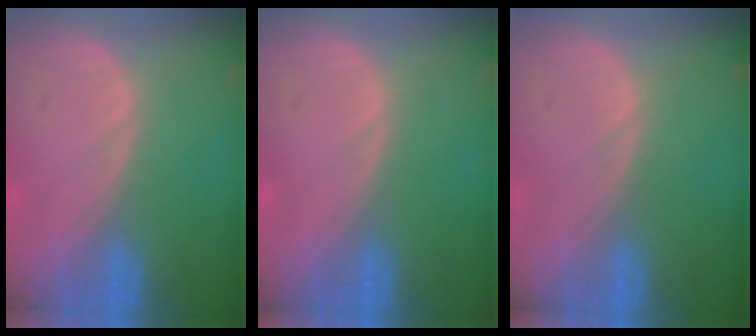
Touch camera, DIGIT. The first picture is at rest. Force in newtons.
{"total": 0.0}
{"total": 0.0}